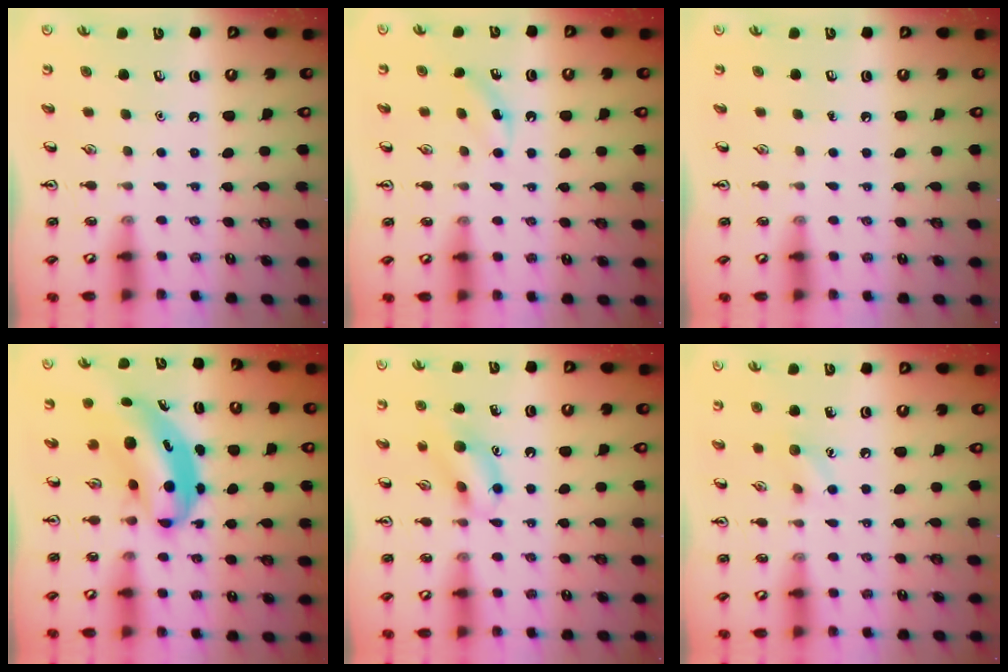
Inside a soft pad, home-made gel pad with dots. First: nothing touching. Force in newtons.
{"total": 2.6, "press": 2.4, "slide": 0.8}
{"total": 0.0}
{"total": 7.3, "press": 7.1, "slide": 1.9}
{"total": 10.1, "press": 10.0, "slide": 1.3}
{"total": 6.3, "press": 6.1, "slide": 1.9}